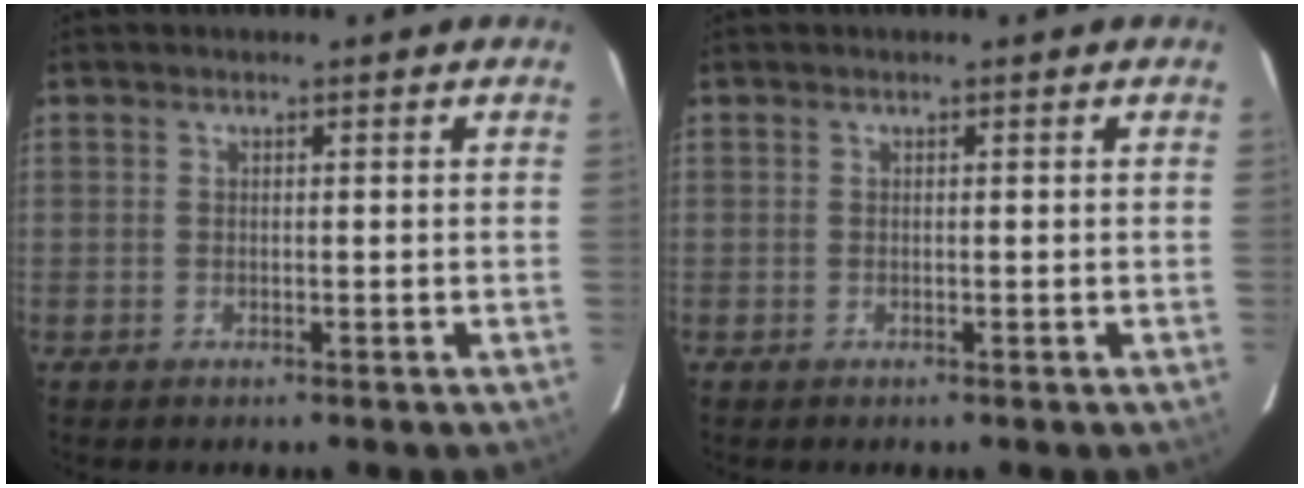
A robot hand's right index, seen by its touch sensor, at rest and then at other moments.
{"total": 0.0}